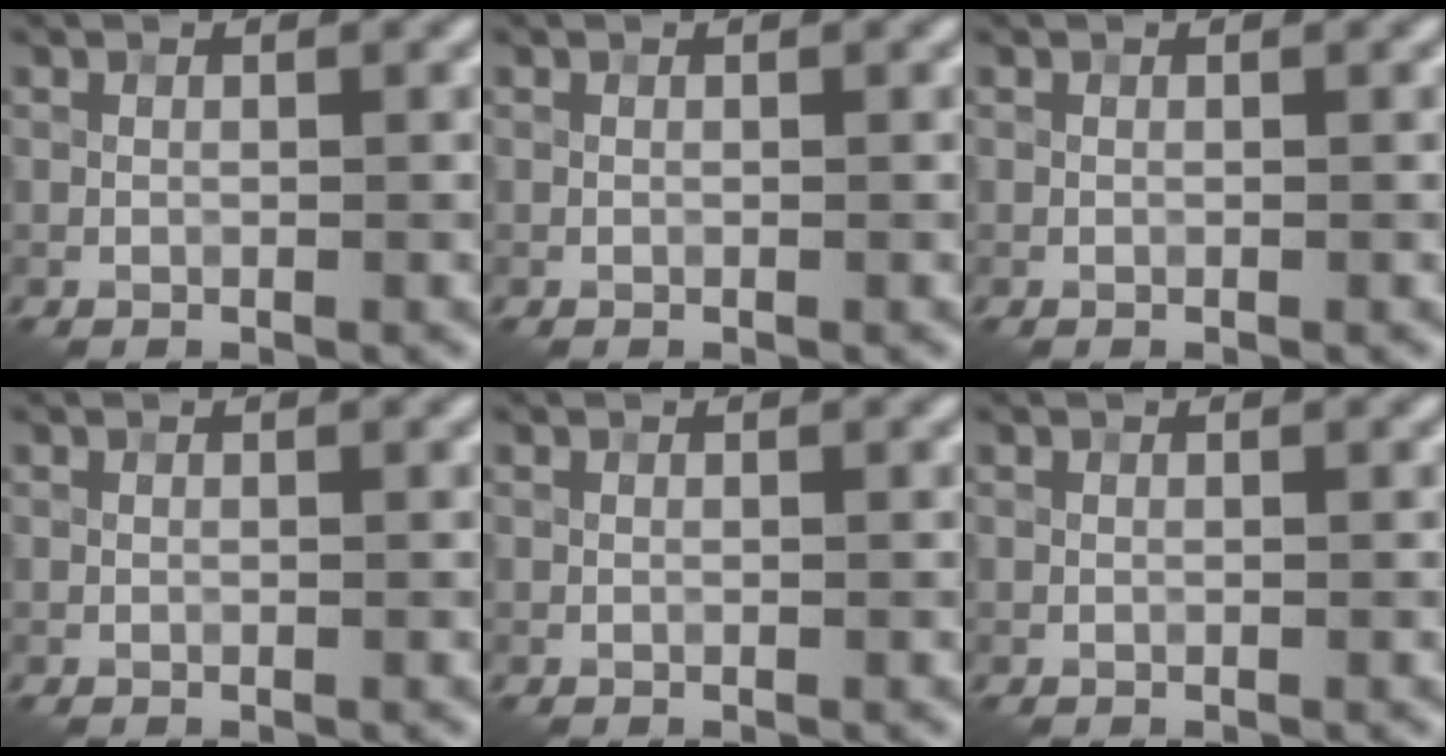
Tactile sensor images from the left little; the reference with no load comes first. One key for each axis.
{"total": 0.0}
{"total": 0.0}
{"total": 0.0}
{"total": 0.0}
{"total": 0.0}